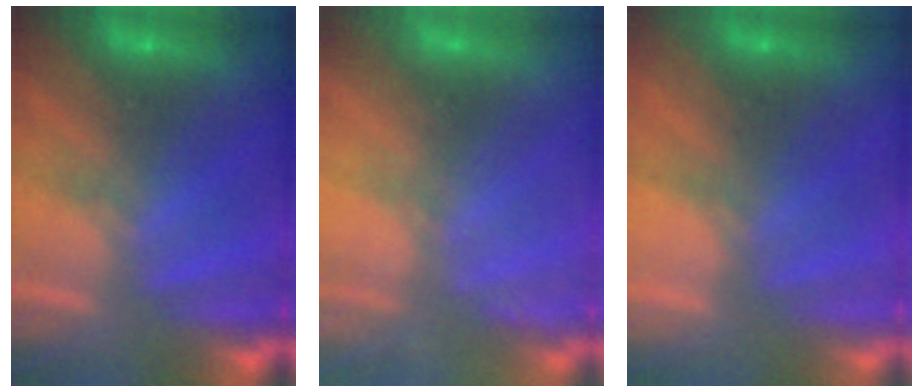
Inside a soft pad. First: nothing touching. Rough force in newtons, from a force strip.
{"total": 2.4}
{"total": 2.2}